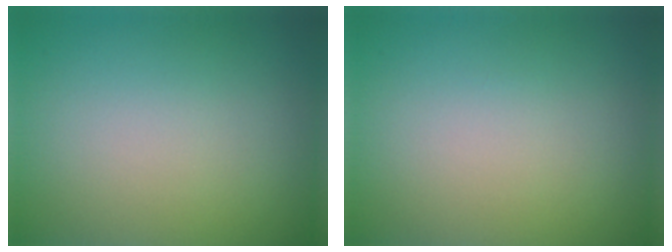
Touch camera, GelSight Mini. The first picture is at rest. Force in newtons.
{"total": 0.0}